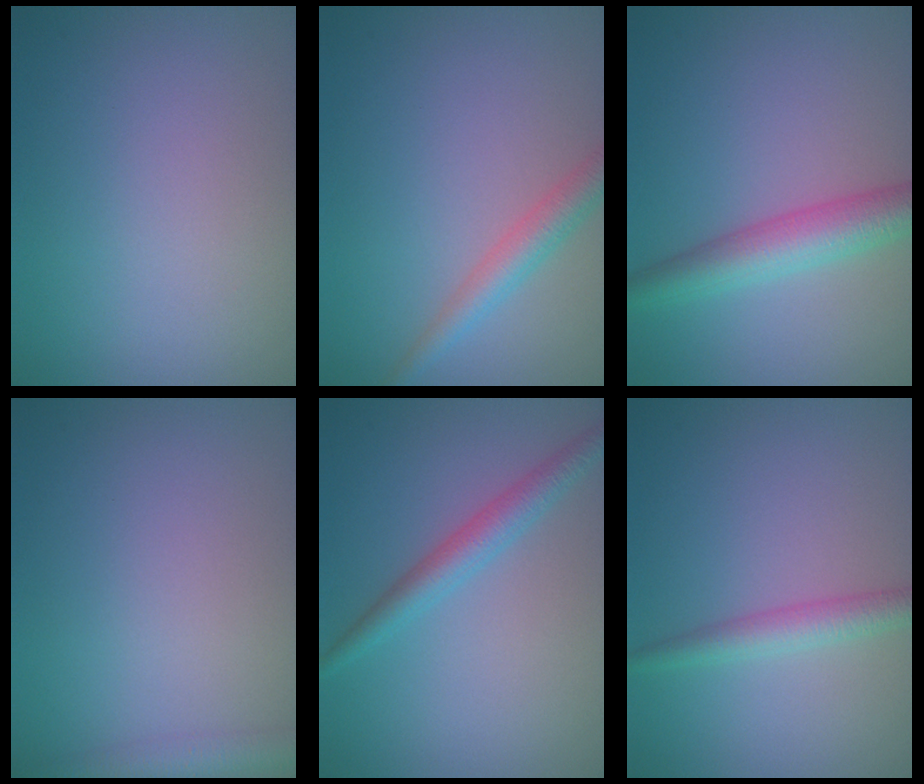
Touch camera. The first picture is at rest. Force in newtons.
{"total": 2.7, "press": 2.7, "slide": 0.1}
{"total": 4.8, "press": 4.8, "slide": 0.0}
{"total": 2.5, "press": 2.5, "slide": 0.1}
{"total": 2.8, "press": 2.8, "slide": 0.1}
{"total": 2.5, "press": 2.5, "slide": 0.1}